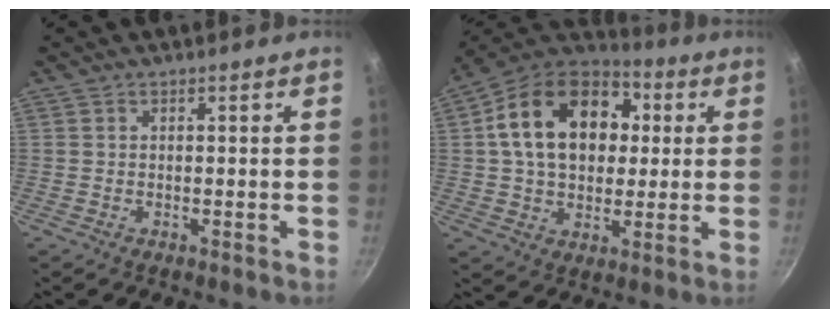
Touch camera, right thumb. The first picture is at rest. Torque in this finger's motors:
{"motor_torque": [0.72, 3.94, 1.56, -0.31, 0.17]}